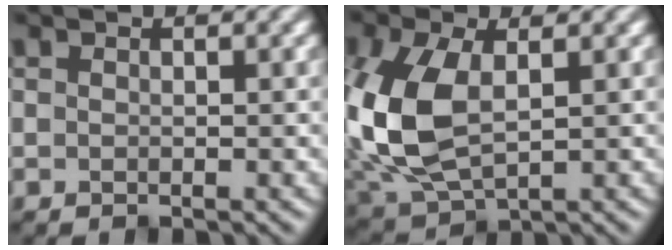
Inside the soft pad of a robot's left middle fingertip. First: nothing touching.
{"total": 8.4, "force": [0.4, 5.2, 6.7], "torque": [-0.182, -0.003, 0.012]}